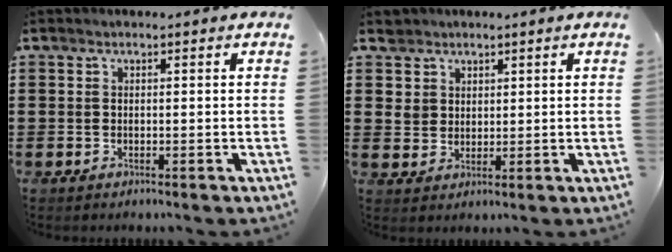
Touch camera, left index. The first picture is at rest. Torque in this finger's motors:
{"motor_torque": [0.39, -0.29, 0.11, 0.01]}